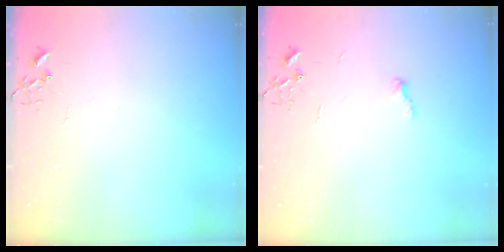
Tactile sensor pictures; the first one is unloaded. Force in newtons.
{"total": 5.9, "press": 5.9, "slide": 0.4}